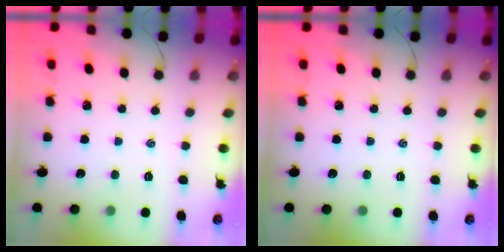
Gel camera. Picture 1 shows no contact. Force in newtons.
{"total": 0.0}